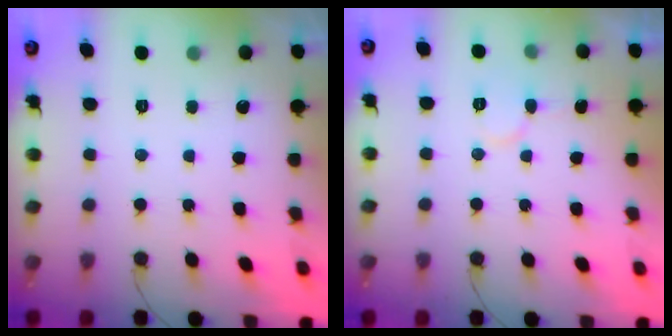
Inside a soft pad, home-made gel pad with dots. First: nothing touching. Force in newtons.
{"total": 5.5, "press": 5.5, "slide": 0.5}